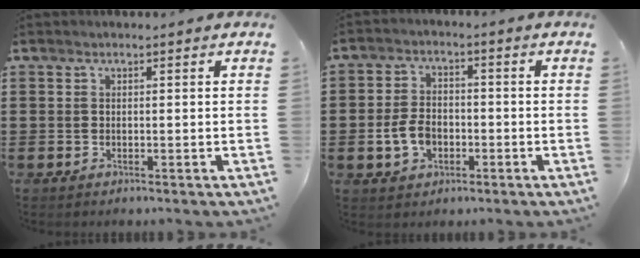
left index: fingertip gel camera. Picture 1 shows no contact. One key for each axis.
{"total": 5.5, "fx": -1.5, "fy": 3.7, "fz": 3.8, "tx": -0.097, "ty": -0.002, "tz": -0.035}